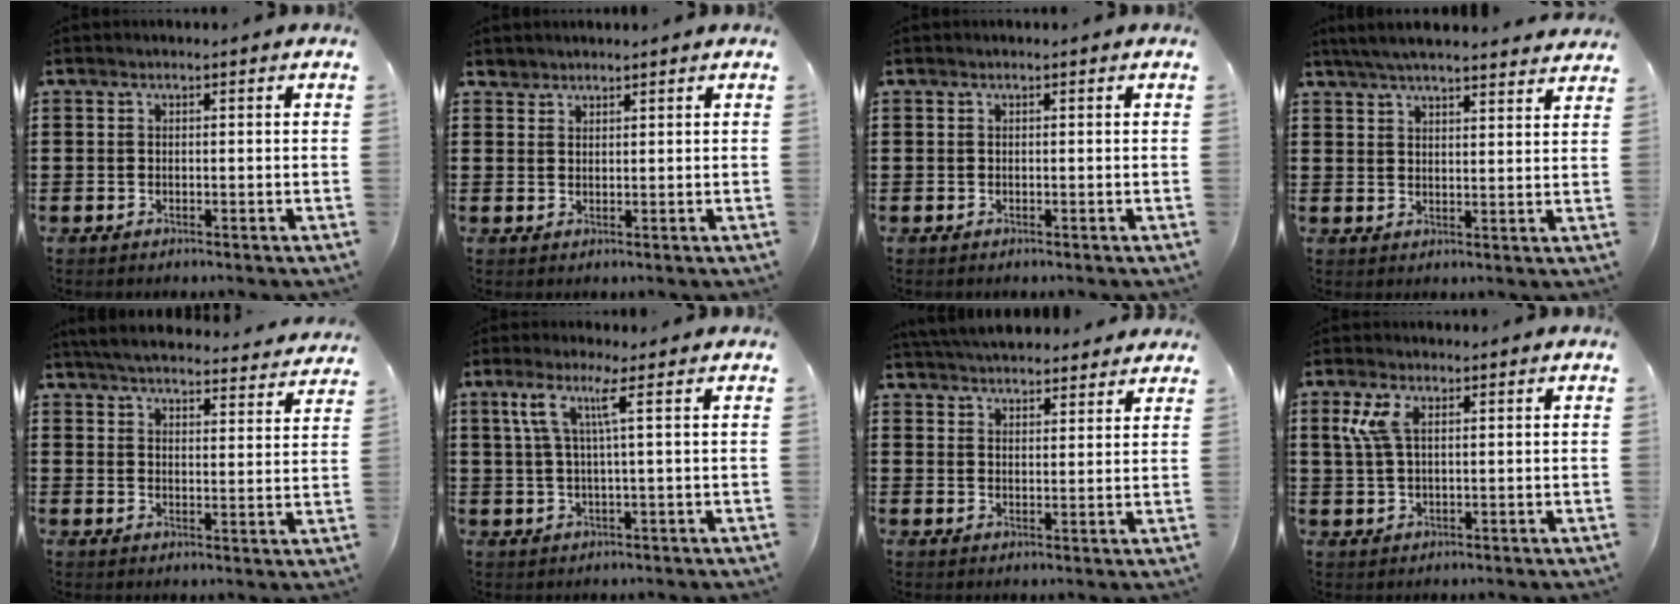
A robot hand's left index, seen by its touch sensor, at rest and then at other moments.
{"total": 1.6, "force": [1.5, 0.6, 0.0], "torque": [-0.005, 0.000, 0.031]}
{"total": 0.0}
{"total": 5.0, "force": [4.7, 0.1, 1.6], "torque": [-0.047, -0.015, 0.086]}
{"total": 5.0, "force": [4.9, 0.0, 1.1], "torque": [-0.033, -0.032, 0.084]}
{"total": 5.4, "force": [1.9, -0.4, 5.1], "torque": [-0.107, -0.003, 0.027]}
{"total": 4.8, "force": [4.7, 0.7, 0.9], "torque": [-0.032, -0.014, 0.086]}
{"total": 4.8, "force": [1.5, 2.2, 4.0], "torque": [-0.109, 0.001, 0.019]}